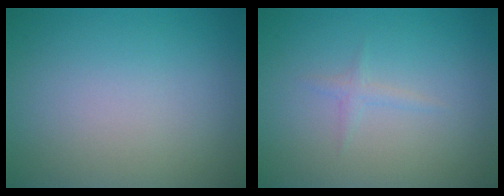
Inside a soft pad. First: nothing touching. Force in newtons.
{"total": 0.8, "press": 0.8, "slide": 0.1}